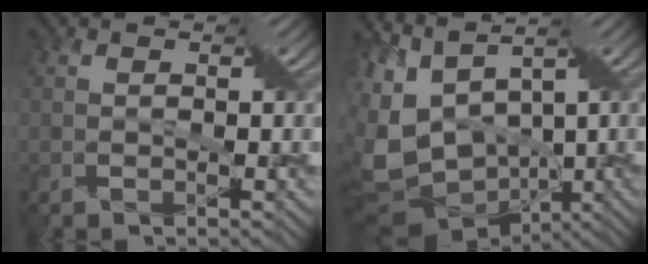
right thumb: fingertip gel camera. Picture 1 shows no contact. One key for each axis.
{"total": 13.3, "fx": 0.1, "fy": 9.4, "fz": 9.4, "tx": -0.269, "ty": -0.032, "tz": 0.045}